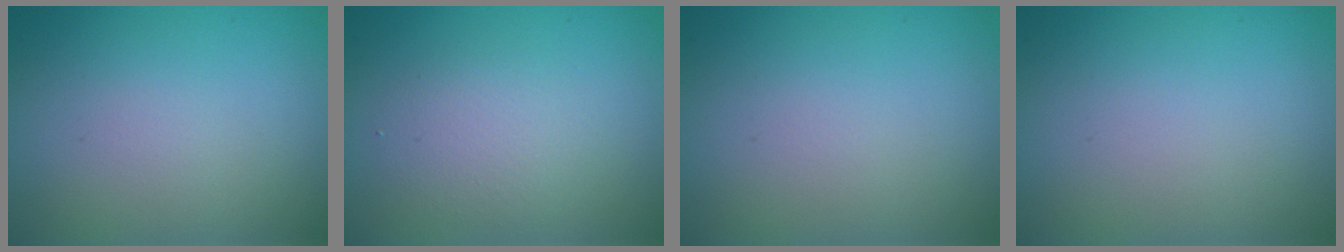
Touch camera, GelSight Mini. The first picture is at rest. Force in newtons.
{"total": 2.3, "press": 2.3, "slide": 0.1}
{"total": 0.0}
{"total": 0.0}